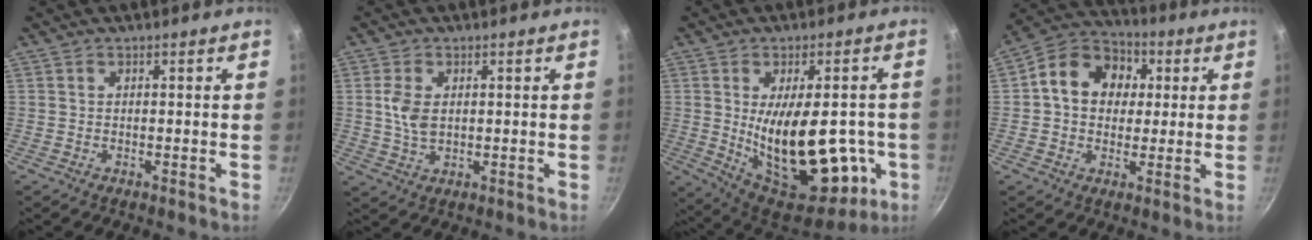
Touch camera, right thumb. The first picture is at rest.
{"total": 5.6, "force": [0.9, 3.5, 4.3], "torque": [-0.084, -0.001, 0.018]}
{"total": 24.1, "force": [-3.0, 11.8, 20.8], "torque": [-0.279, -0.024, -0.023]}
{"total": 14.0, "force": [2.7, 11.2, 7.9], "torque": [-0.101, 0.020, 0.025]}